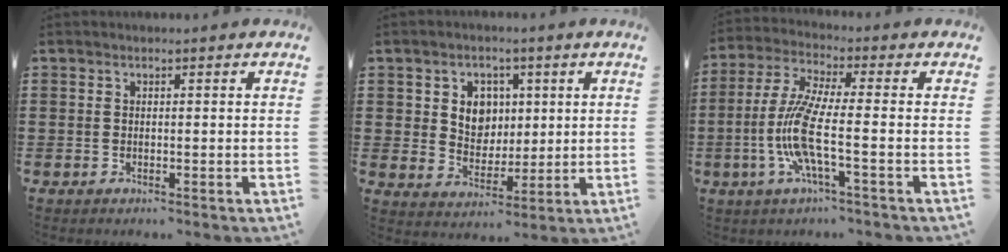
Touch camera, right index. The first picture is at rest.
{"total": 5.6, "force": [1.7, 5.0, 2.0], "torque": [-0.046, 0.011, 0.025]}
{"total": 9.9, "force": [-2.5, 1.9, 9.4], "torque": [-0.223, -0.022, -0.058]}